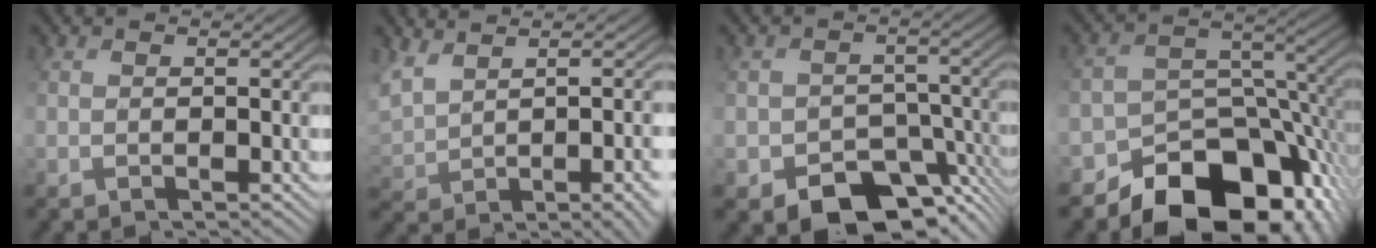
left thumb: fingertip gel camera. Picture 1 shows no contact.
{"total": 8.7, "force": [1.2, 4.2, 7.5], "torque": [-0.131, -0.003, 0.052]}
{"total": 8.7, "force": [-5.5, 5.8, 3.4], "torque": [-0.042, -0.010, -0.084]}
{"total": 14.6, "force": [-10.0, 8.3, 6.8], "torque": [-0.111, -0.023, -0.145]}